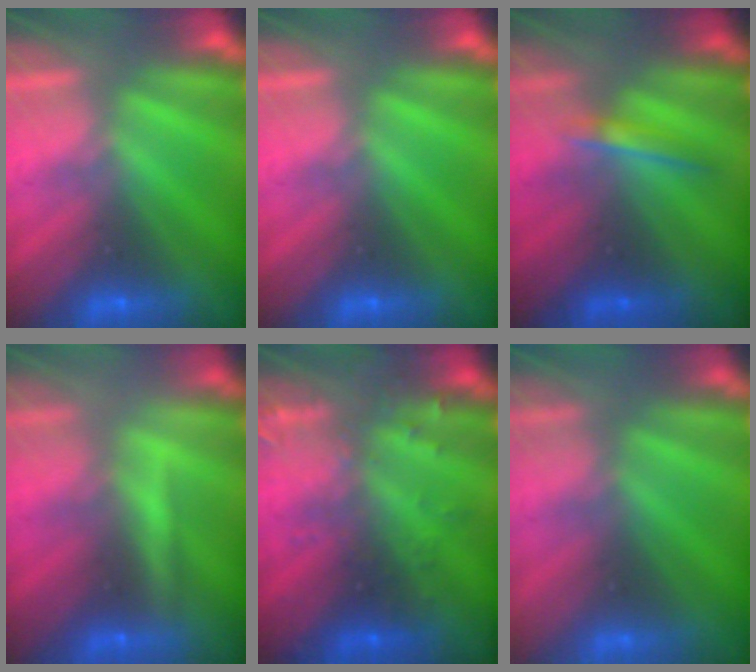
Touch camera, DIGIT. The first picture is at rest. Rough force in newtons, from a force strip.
{"total": 0.0}
{"total": 1.6}
{"total": 2.0}
{"total": 3.0}
{"total": 2.7}